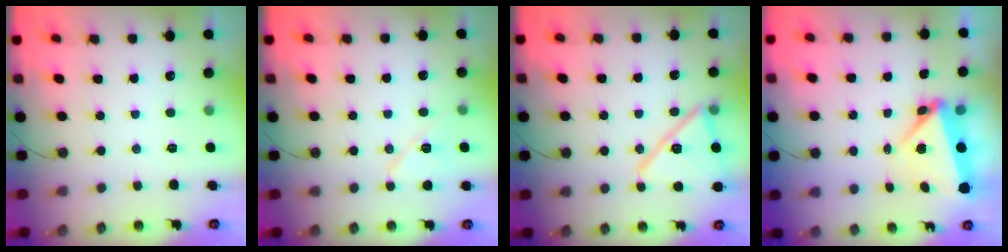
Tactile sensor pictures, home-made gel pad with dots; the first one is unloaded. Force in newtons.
{"total": 8.6, "press": 8.5, "slide": 1.2}
{"total": 15.8, "press": 15.7, "slide": 0.6}
{"total": 5.6, "press": 5.6, "slide": 0.2}